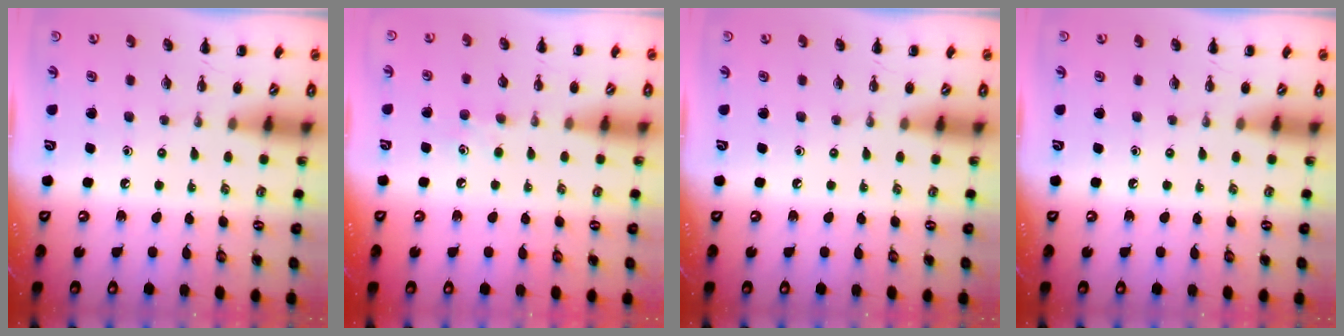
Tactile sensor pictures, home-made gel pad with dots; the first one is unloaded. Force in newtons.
{"total": 4.8, "press": 4.6, "slide": 1.4}
{"total": 0.0}
{"total": 0.0}